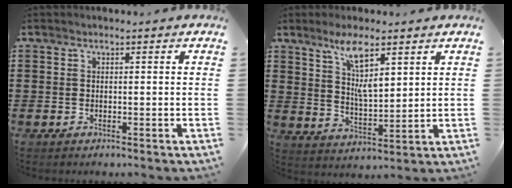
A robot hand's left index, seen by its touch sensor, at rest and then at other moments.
{"total": 7.8, "force": [4.5, 2.4, 5.9], "torque": [-0.119, -0.002, 0.077]}